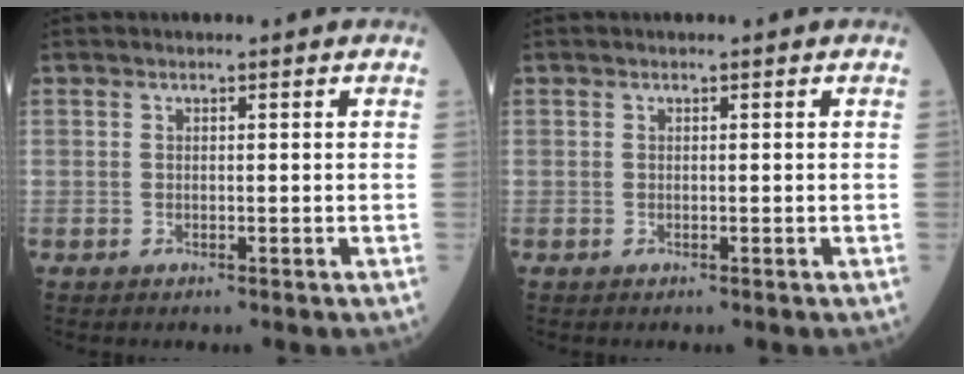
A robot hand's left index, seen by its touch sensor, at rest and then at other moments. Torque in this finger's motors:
{"motor_torque": [0.01, 0.01, 0.00, 0.00]}